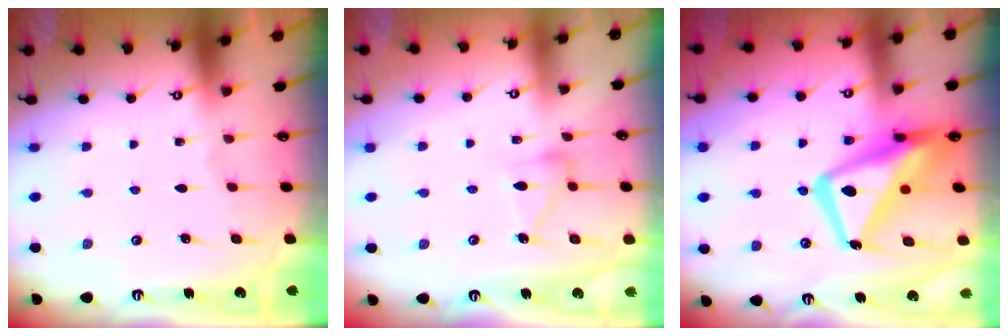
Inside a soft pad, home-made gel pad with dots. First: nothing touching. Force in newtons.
{"total": 10.8, "press": 10.8, "slide": 0.6}
{"total": 16.8, "press": 16.7, "slide": 1.9}